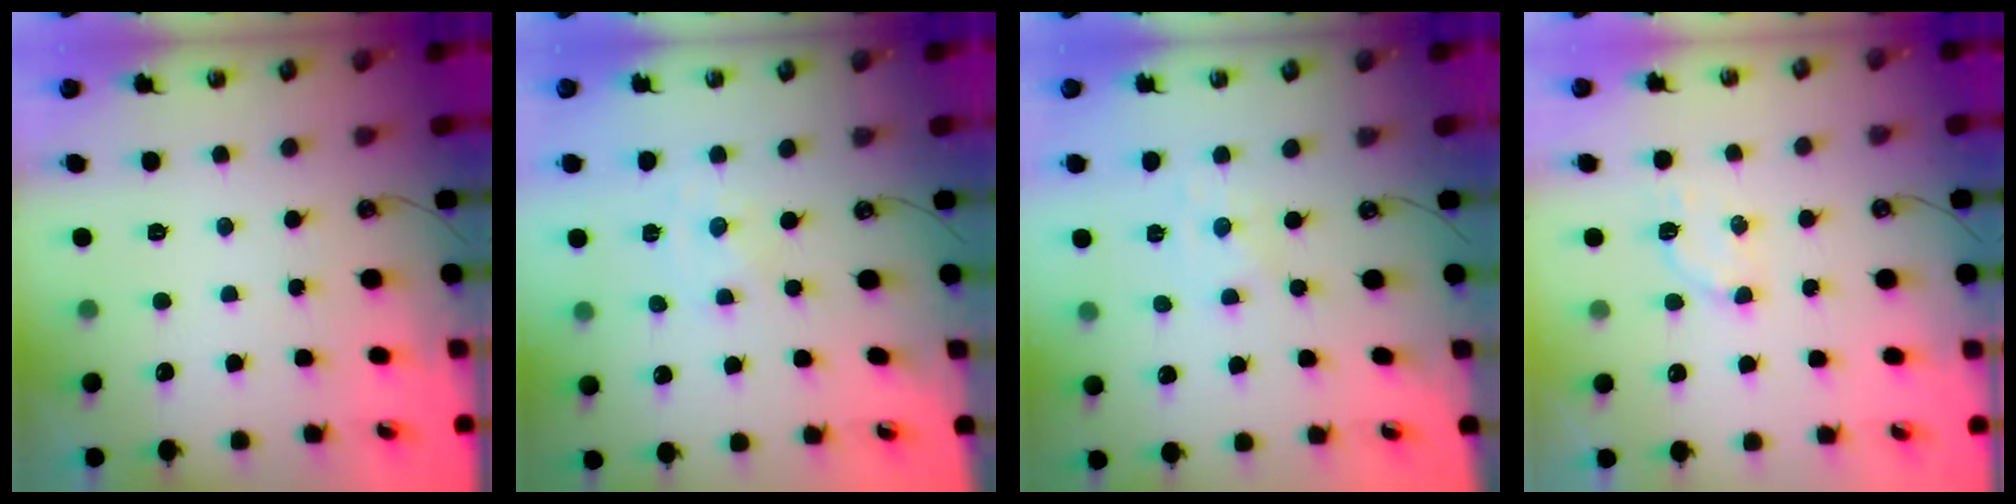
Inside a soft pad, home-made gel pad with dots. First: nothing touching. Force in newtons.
{"total": 0.0}
{"total": 1.5, "press": 1.5, "slide": 0.2}
{"total": 5.5, "press": 5.4, "slide": 1.3}